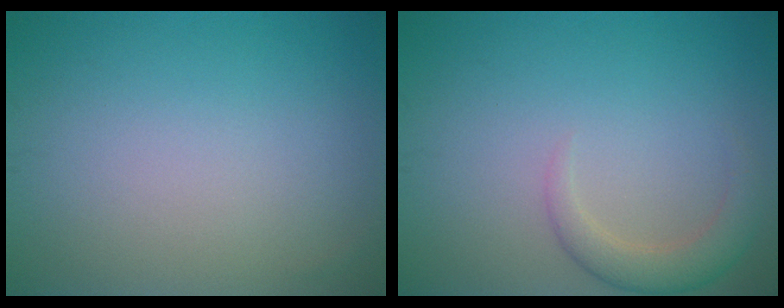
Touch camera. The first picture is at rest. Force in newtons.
{"total": 2.8, "press": 2.7, "slide": 0.2}